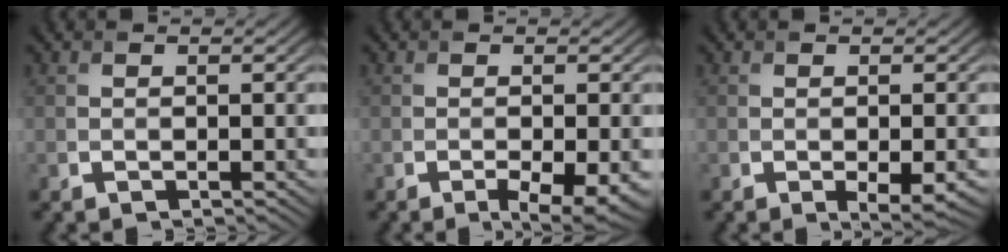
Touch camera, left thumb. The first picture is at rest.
{"total": 4.3, "force": [-2.1, 0.9, 3.6], "torque": [-0.056, -0.006, -0.025]}
{"total": 2.7, "force": [-1.1, 0.7, 2.4], "torque": [-0.041, -0.008, -0.013]}